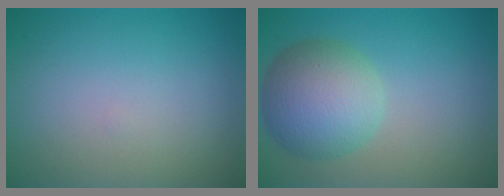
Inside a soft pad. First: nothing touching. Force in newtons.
{"total": 6.6, "press": 6.6, "slide": 0.2}